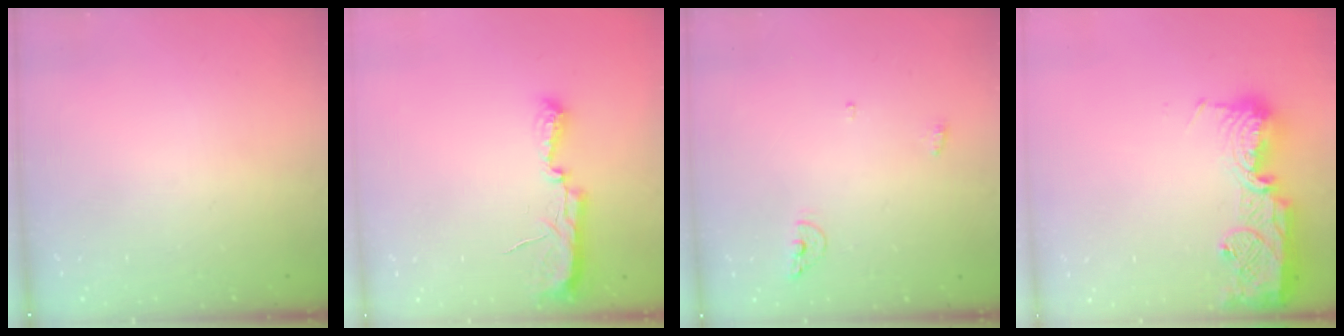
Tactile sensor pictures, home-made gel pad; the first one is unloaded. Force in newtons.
{"total": 9.8, "press": 8.5, "slide": 4.8}
{"total": 5.6, "press": 5.5, "slide": 1.0}
{"total": 15.2, "press": 15.1, "slide": 1.2}